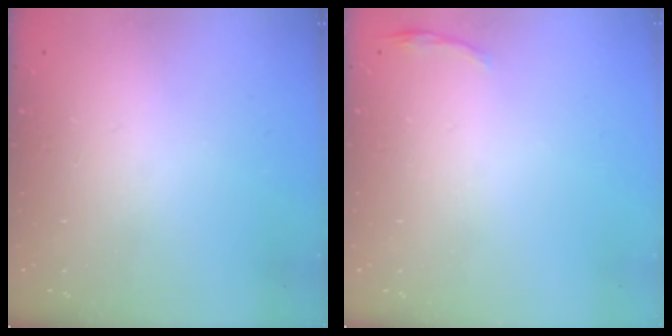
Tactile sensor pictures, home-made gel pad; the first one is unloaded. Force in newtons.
{"total": 3.6, "press": 3.5, "slide": 0.7}